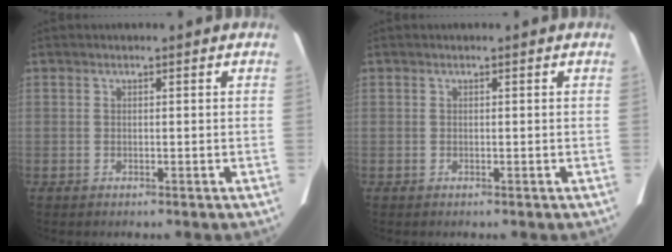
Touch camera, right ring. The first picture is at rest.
{"total": 0.0}